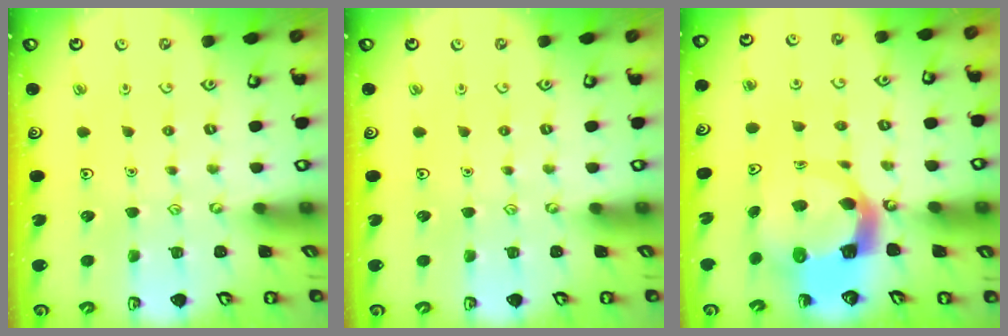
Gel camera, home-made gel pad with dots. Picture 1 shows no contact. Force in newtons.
{"total": 0.0}
{"total": 7.3, "press": 7.3, "slide": 0.9}